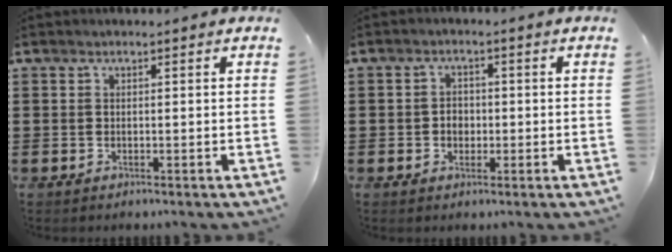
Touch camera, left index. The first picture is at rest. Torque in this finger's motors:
{"motor_torque": [0.29, 0.28, 0.06, 0.01]}